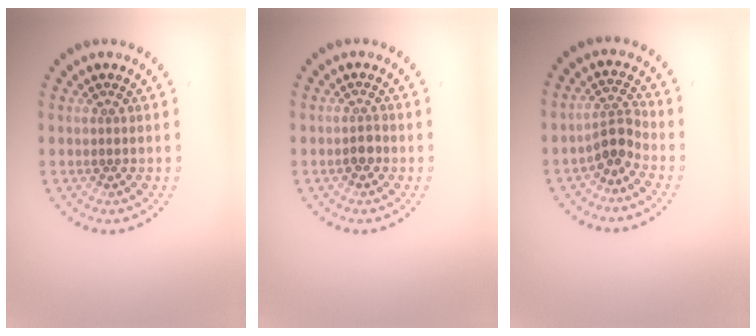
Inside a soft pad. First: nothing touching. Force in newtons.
{"total": 1.2, "press": 1.1, "slide": 0.5}
{"total": 2.5, "press": 1.7, "slide": 1.8}